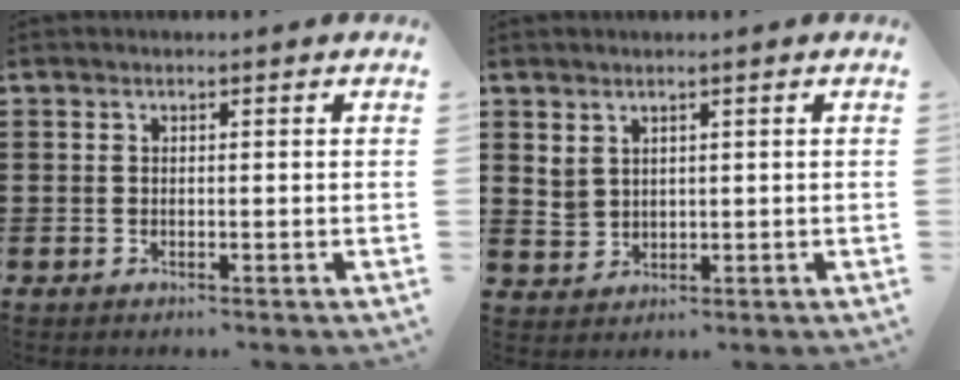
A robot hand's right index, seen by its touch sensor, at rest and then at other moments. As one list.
[{"total": 2.5, "force": [1.9, 1.6, 0.5], "torque": [-0.017, 0.006, 0.037]}]